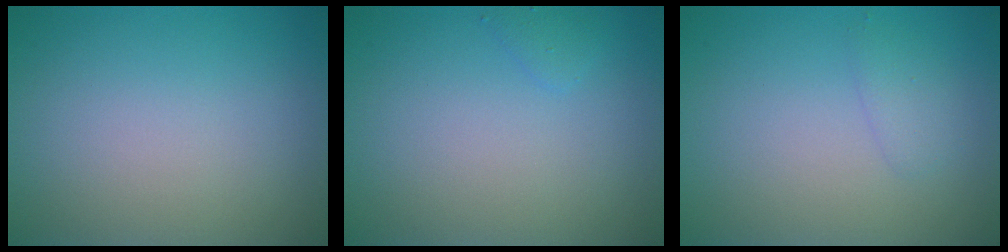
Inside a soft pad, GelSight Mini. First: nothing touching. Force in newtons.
{"total": 0.8, "press": 0.8, "slide": 0.0}
{"total": 1.2, "press": 1.2, "slide": 0.1}